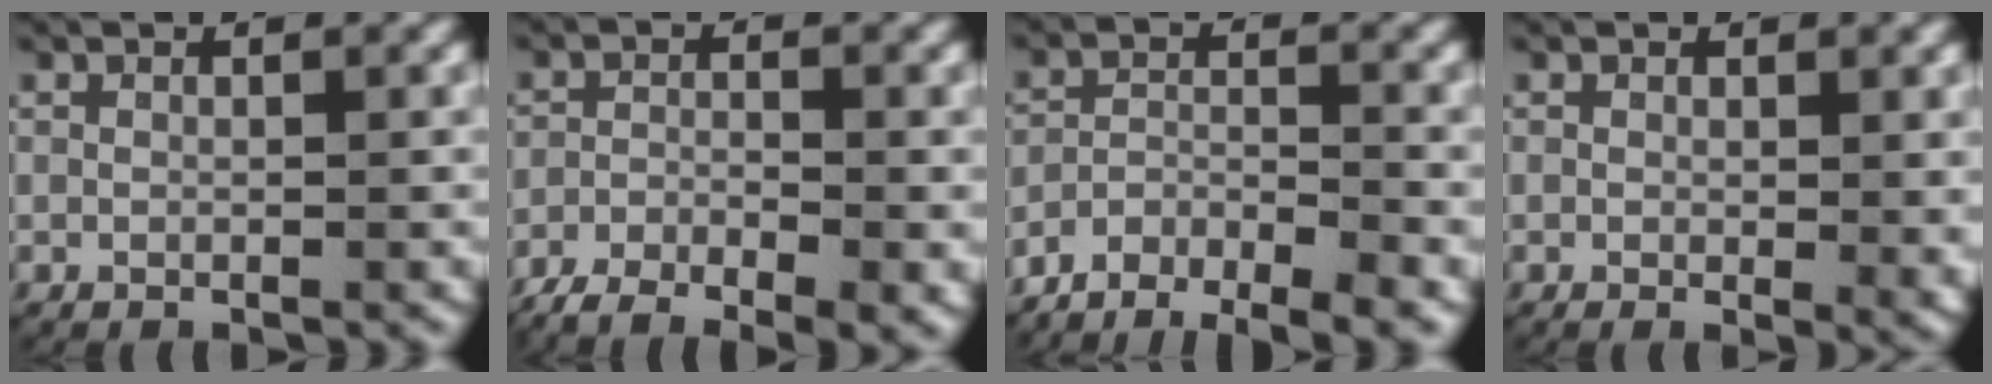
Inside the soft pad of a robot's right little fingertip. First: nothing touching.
{"total": 6.3, "force": [-4.9, 2.2, 3.2], "torque": [-0.050, -0.017, -0.075]}
{"total": 8.7, "force": [-7.8, 3.0, 2.5], "torque": [-0.038, -0.023, -0.126]}
{"total": 1.5, "force": [0.2, 0.4, 1.5], "torque": [-0.014, -0.011, 0.007]}